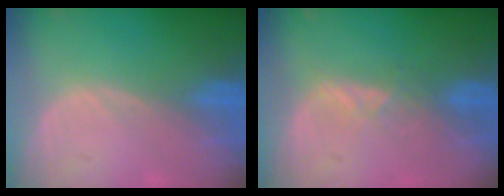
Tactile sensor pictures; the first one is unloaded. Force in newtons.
{"total": 2.0, "press": 2.0, "slide": 0.3}